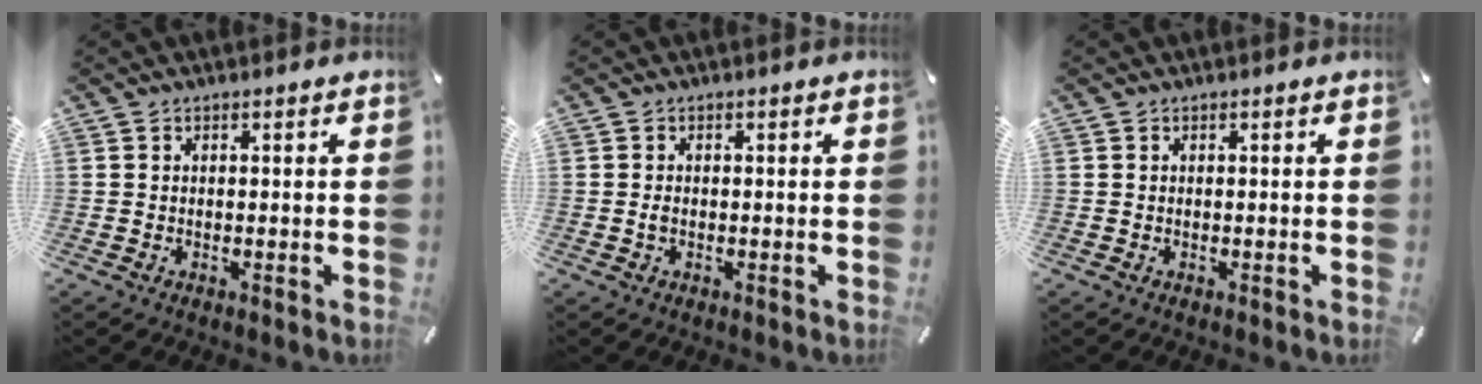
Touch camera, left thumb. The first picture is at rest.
{"total": 1.0, "force": [-0.3, 0.6, 0.8], "torque": [-0.022, -0.001, -0.008]}
{"total": 0.0}